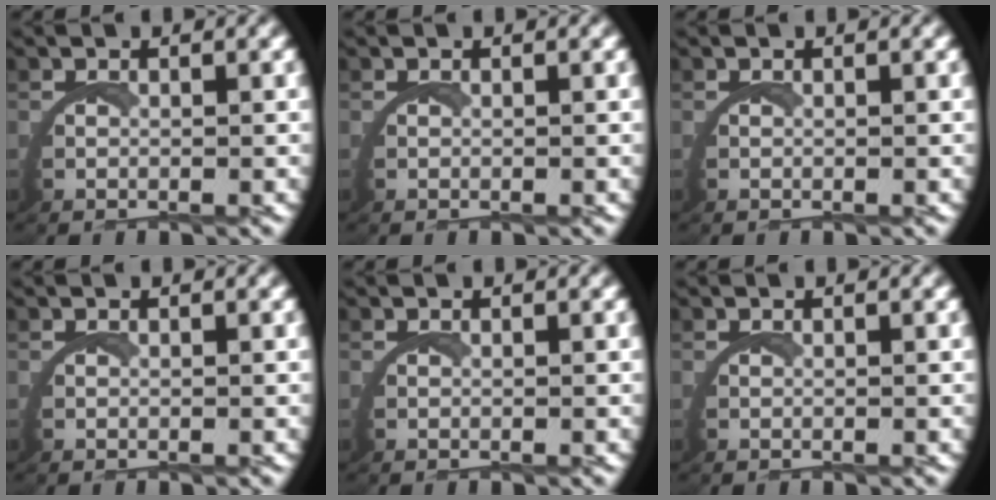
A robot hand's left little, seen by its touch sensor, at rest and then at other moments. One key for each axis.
{"total": 0.0}
{"total": 0.0}
{"total": 0.0}
{"total": 0.0}
{"total": 0.0}